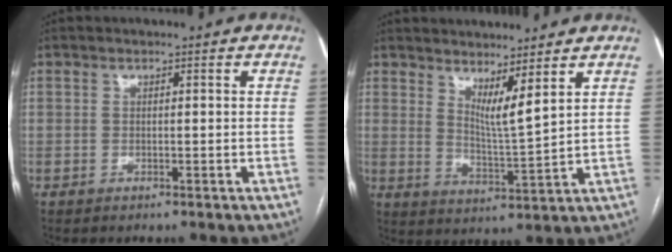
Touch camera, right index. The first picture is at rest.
{"total": 5.0, "force": [3.5, -0.4, 3.6], "torque": [-0.067, -0.027, 0.069]}